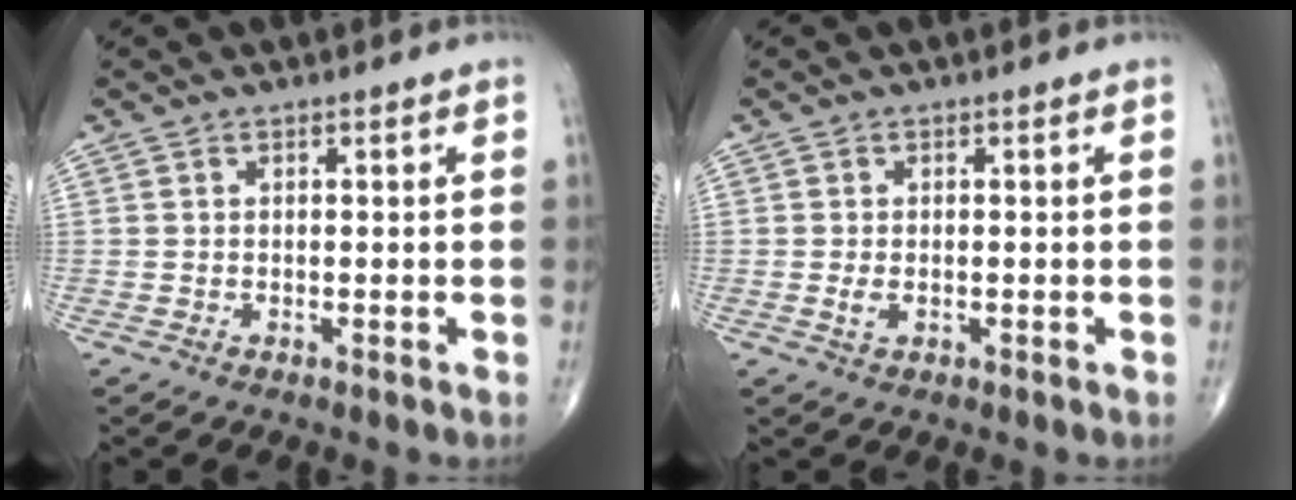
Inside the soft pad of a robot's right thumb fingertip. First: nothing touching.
{"total": 1.6, "force": [-0.3, 0.9, 1.3], "torque": [-0.028, -0.002, -0.005]}